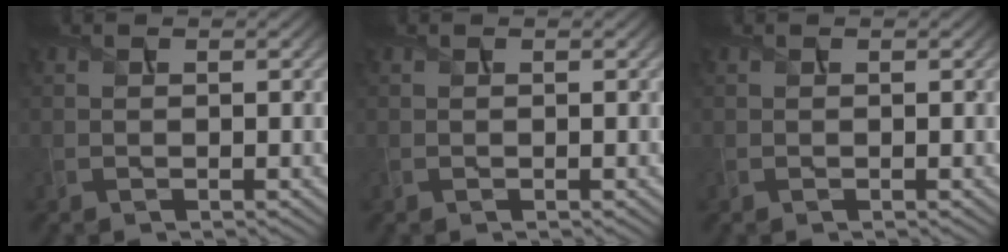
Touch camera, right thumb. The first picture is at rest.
{"total": 0.0}
{"total": 0.0}